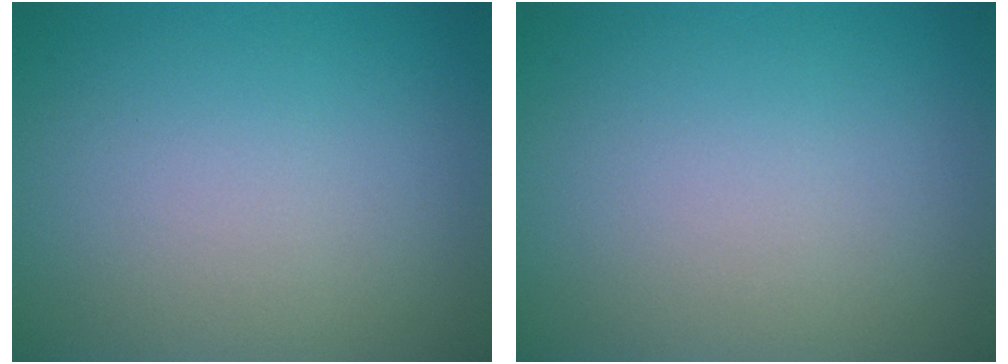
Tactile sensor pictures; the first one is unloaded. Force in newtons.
{"total": 0.0}